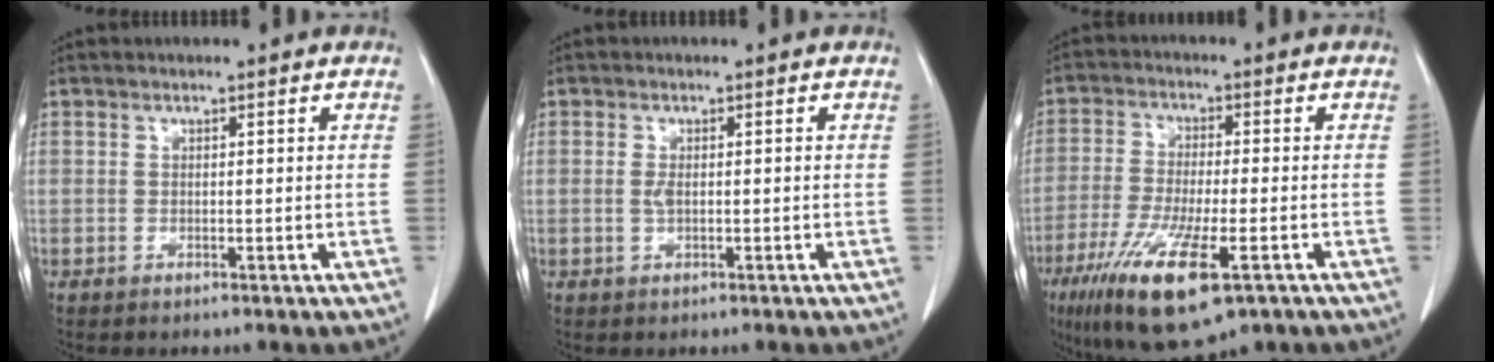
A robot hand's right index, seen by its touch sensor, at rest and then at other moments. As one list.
[{"total": 1.3, "force": [0.0, 0.5, 1.2], "torque": [-0.024, 0.001, 0.002]}, {"total": 13.9, "force": [-7.2, 2.9, 11.5], "torque": [-0.224, -0.037, -0.121]}]